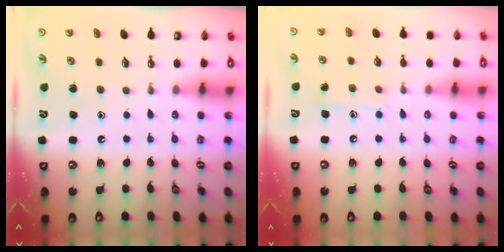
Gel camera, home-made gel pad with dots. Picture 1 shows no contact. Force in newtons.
{"total": 7.5, "press": 7.5, "slide": 0.4}